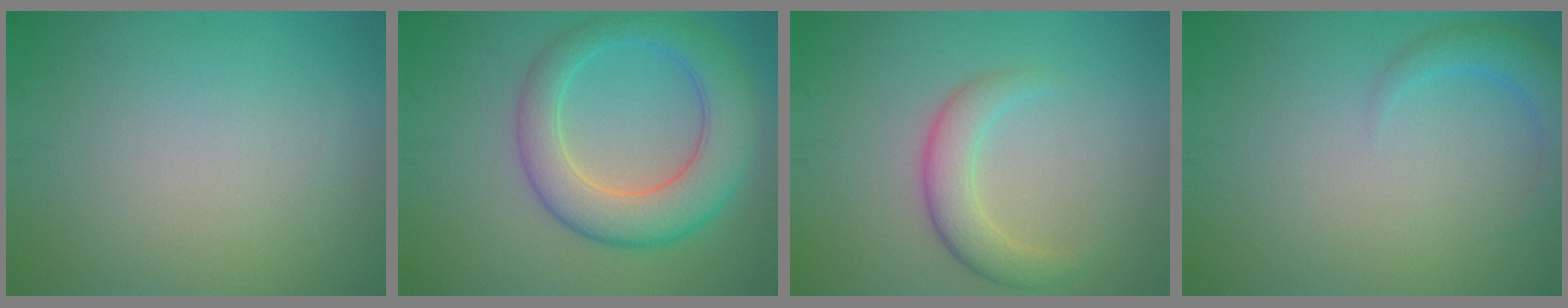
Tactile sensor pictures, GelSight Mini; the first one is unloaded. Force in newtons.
{"total": 7.4, "press": 7.4, "slide": 0.1}
{"total": 3.5, "press": 3.5, "slide": 0.0}
{"total": 2.8, "press": 2.8, "slide": 0.2}